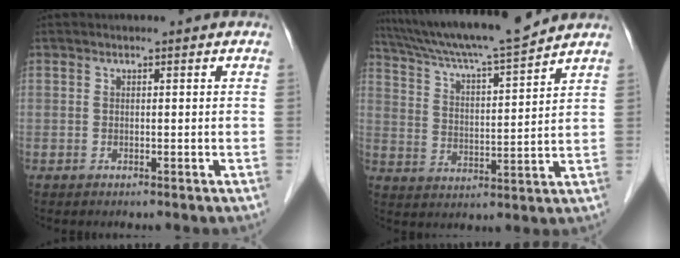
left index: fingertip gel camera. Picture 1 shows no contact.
{"total": 15.7, "force": [14.3, -0.5, 6.6], "torque": [-0.122, 0.006, 0.235]}